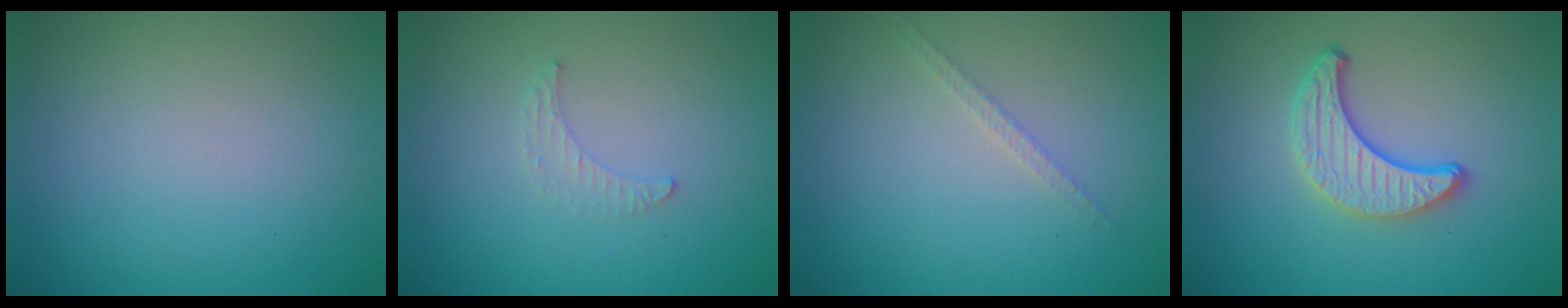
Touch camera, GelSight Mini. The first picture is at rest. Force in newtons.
{"total": 1.1, "press": 1.1, "slide": 0.3}
{"total": 1.1, "press": 1.1, "slide": 0.2}
{"total": 3.6, "press": 3.1, "slide": 1.8}